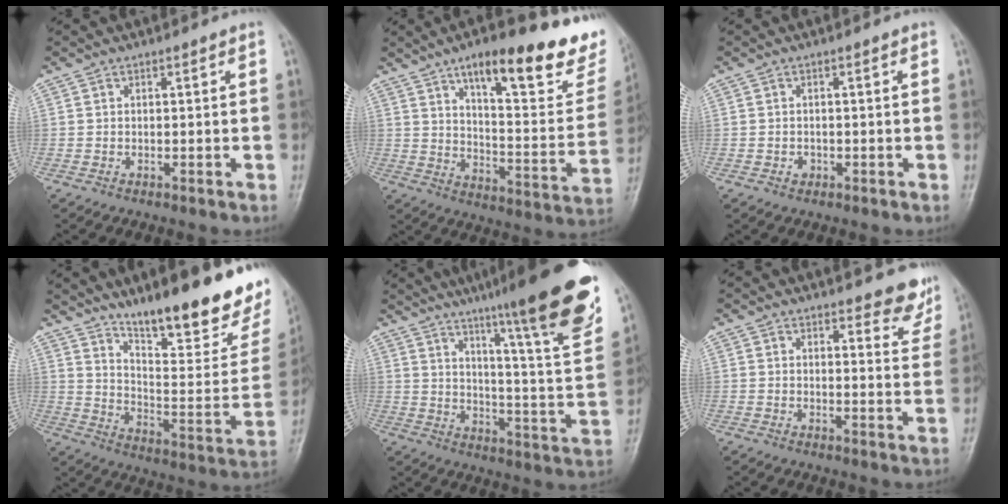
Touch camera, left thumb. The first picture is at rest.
{"total": 25.3, "force": [16.8, 7.2, 17.4], "torque": [-0.197, -0.073, 0.238]}
{"total": 1.0, "force": [-0.3, 0.8, 0.3], "torque": [-0.001, 0.003, -0.004]}
{"total": 26.4, "force": [18.8, 6.5, 17.4], "torque": [-0.215, -0.102, 0.279]}
{"total": 25.2, "force": [17.4, 2.1, 18.1], "torque": [-0.243, -0.079, 0.249]}
{"total": 6.6, "force": [5.9, 2.2, 2.1], "torque": [0.009, -0.041, 0.057]}